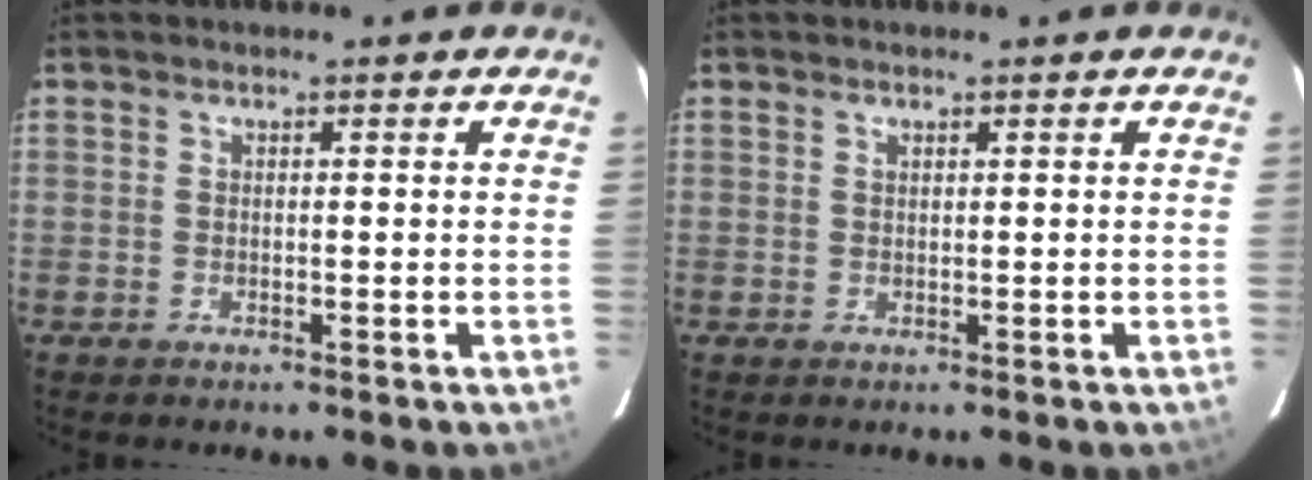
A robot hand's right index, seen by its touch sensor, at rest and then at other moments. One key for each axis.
{"total": 0.5, "fx": 0.4, "fy": 0.3, "fz": 0.2, "tx": -0.003, "ty": 0.001, "tz": 0.008}